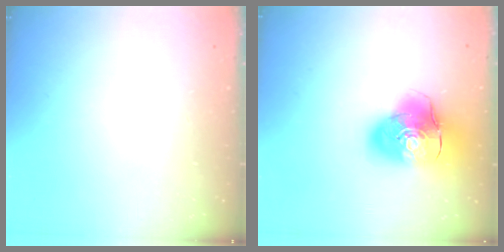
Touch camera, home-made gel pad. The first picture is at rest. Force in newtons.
{"total": 17.0, "press": 16.8, "slide": 2.6}